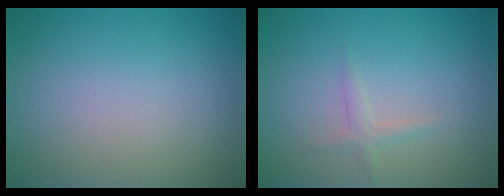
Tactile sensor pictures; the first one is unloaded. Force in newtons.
{"total": 1.1, "press": 1.1, "slide": 0.0}